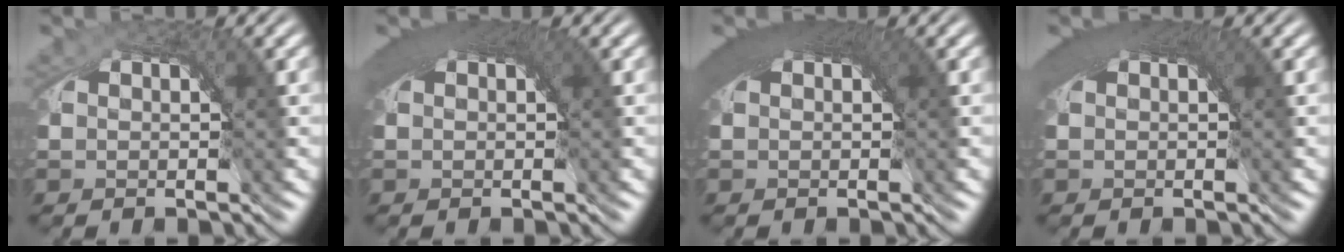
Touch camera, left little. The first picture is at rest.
{"total": 4.1, "force": [1.4, 1.3, 3.7], "torque": [-0.042, 0.010, 0.016]}
{"total": 5.6, "force": [1.8, 1.9, 4.9], "torque": [-0.059, 0.014, 0.020]}
{"total": 4.4, "force": [1.5, 1.5, 3.9], "torque": [-0.045, 0.012, 0.018]}